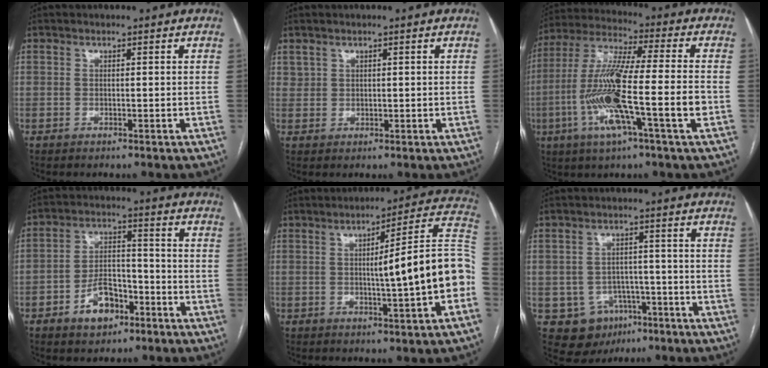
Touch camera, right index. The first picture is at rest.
{"total": 1.7, "force": [1.1, 1.2, 0.3], "torque": [0.001, 0.001, 0.021]}
{"total": 16.0, "force": [-4.2, 0.6, 15.5], "torque": [-0.305, -0.004, -0.083]}
{"total": 7.8, "force": [-4.2, 4.2, 5.0], "torque": [-0.096, 0.017, -0.068]}
{"total": 15.1, "force": [-1.9, 0.1, 15.0], "torque": [-0.184, 0.026, -0.029]}
{"total": 7.7, "force": [-3.6, 6.4, 2.3], "torque": [-0.034, 0.013, -0.040]}